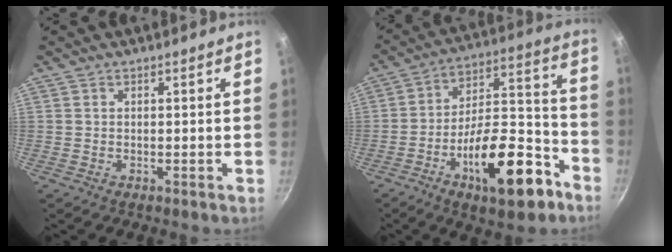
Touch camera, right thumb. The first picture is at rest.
{"total": 20.6, "force": [-10.4, 8.3, 15.7], "torque": [-0.202, 0.077, -0.157]}